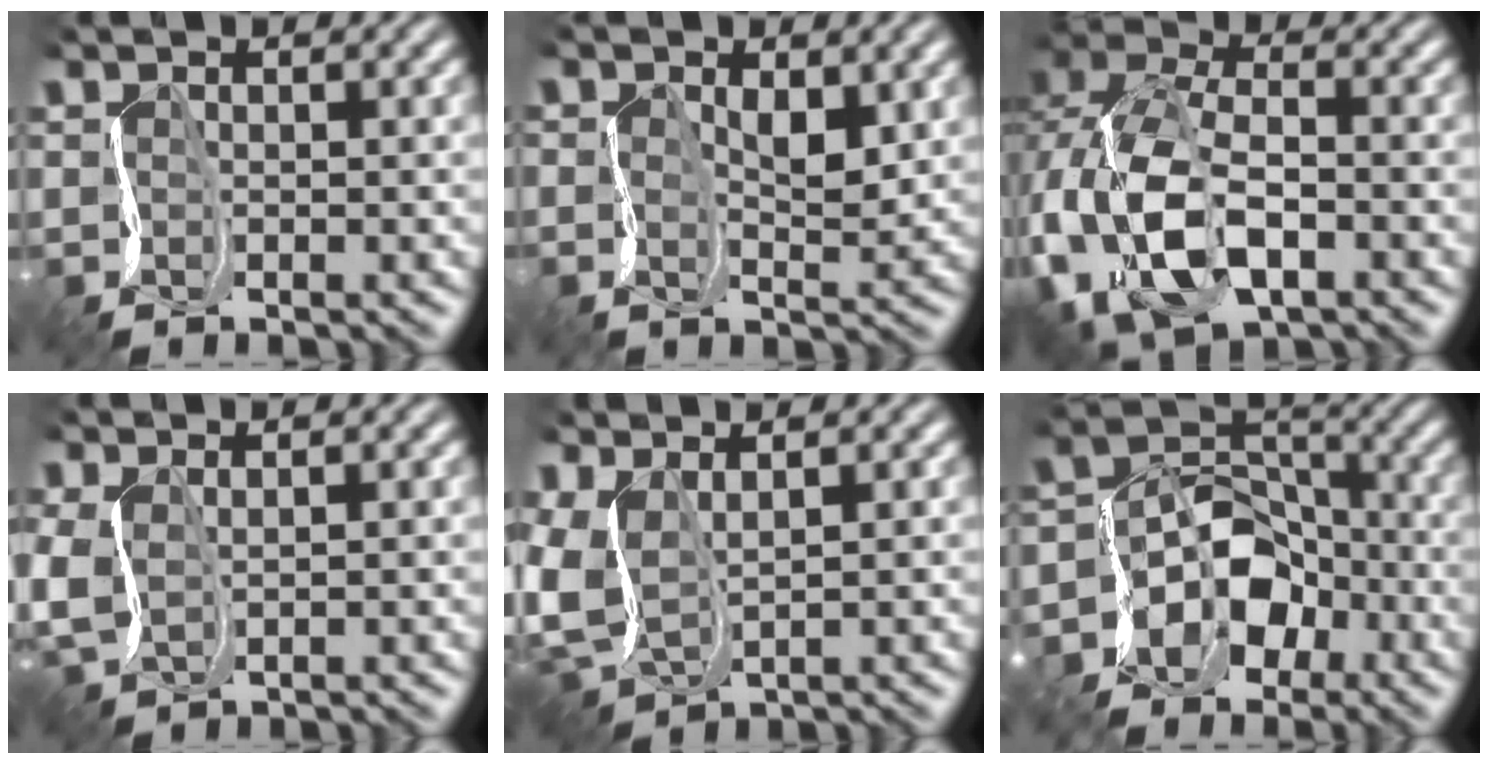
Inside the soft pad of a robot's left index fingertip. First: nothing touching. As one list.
[{"total": 1.9, "force": [0.0, 1.1, 1.6], "torque": [-0.040, -0.002, -0.002]}, {"total": 10.2, "force": [-3.5, 6.5, 7.0], "torque": [-0.181, -0.016, -0.069]}, {"total": 2.9, "force": [-0.6, 2.0, 2.0], "torque": [-0.075, -0.004, -0.006]}, {"total": 5.4, "force": [0.6, 3.3, 4.3], "torque": [-0.125, 0.003, 0.022]}, {"total": 6.1, "force": [-3.3, 4.7, 2.1], "torque": [-0.031, 0.003, -0.068]}]